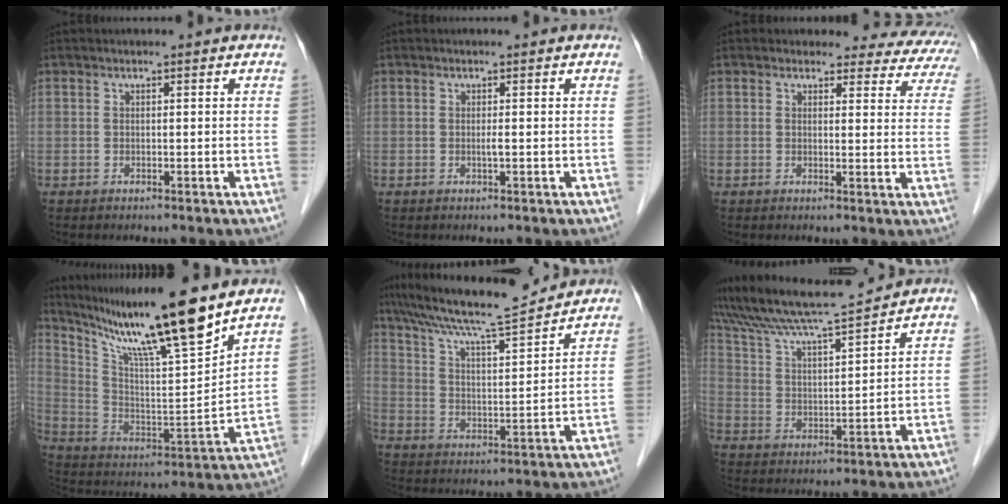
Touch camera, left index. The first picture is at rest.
{"total": 0.6, "force": [0.0, -0.1, 0.6], "torque": [-0.012, -0.001, -0.001]}
{"total": 12.0, "force": [11.1, 4.5, 1.1], "torque": [0.035, -0.038, 0.079]}
{"total": 19.9, "force": [15.5, -0.3, 12.5], "torque": [-0.218, -0.008, 0.267]}
{"total": 15.8, "force": [14.2, 0.5, 7.0], "torque": [-0.125, 0.010, 0.229]}
{"total": 13.7, "force": [12.8, -1.0, 4.9], "torque": [-0.102, 0.013, 0.220]}